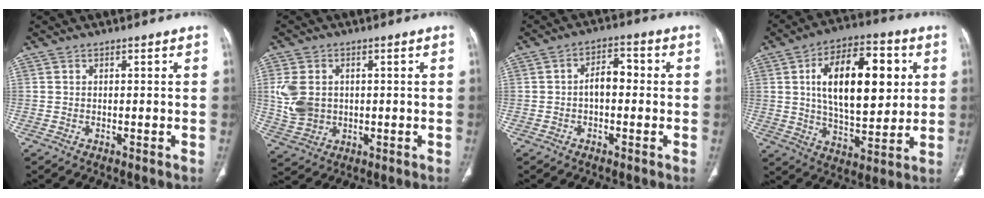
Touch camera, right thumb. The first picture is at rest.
{"total": 8.4, "force": [0.9, 6.5, 5.2], "torque": [-0.099, -0.001, 0.027]}
{"total": 4.9, "force": [-0.5, 3.0, 3.9], "torque": [-0.051, 0.023, -0.015]}
{"total": 20.9, "force": [4.6, 10.4, 17.6], "torque": [-0.246, -0.004, 0.072]}